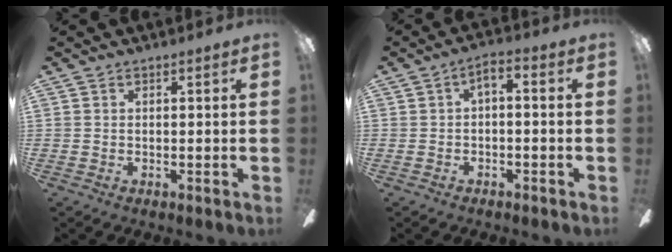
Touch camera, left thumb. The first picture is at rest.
{"total": 2.4, "force": [-1.5, 1.2, 1.4], "torque": [-0.024, 0.012, -0.031]}